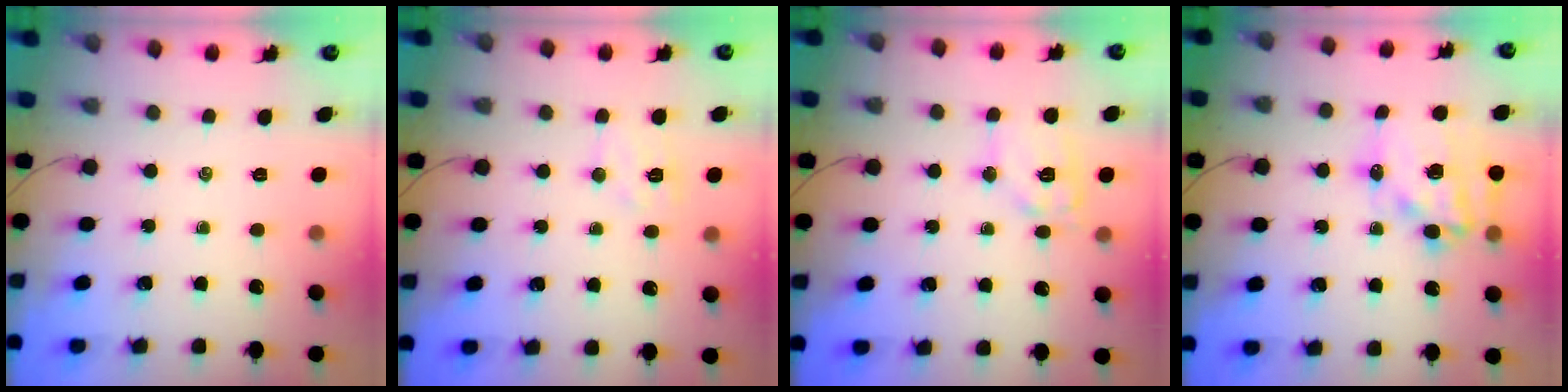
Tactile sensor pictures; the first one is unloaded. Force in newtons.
{"total": 6.4, "press": 6.4, "slide": 1.1}
{"total": 10.6, "press": 10.6, "slide": 0.7}
{"total": 16.3, "press": 15.9, "slide": 3.5}